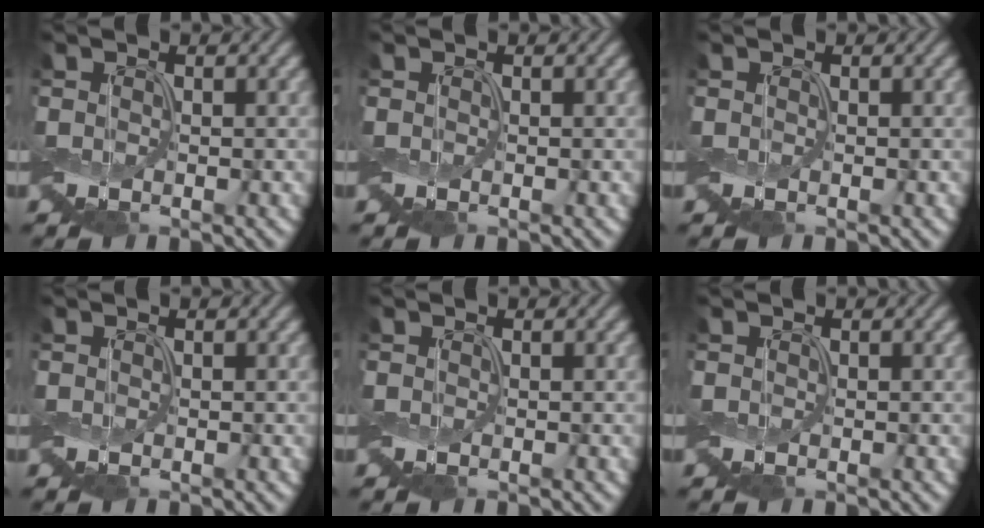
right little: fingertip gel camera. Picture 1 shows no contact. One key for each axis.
{"total": 0.0}
{"total": 0.0}
{"total": 0.0}
{"total": 0.0}
{"total": 0.0}